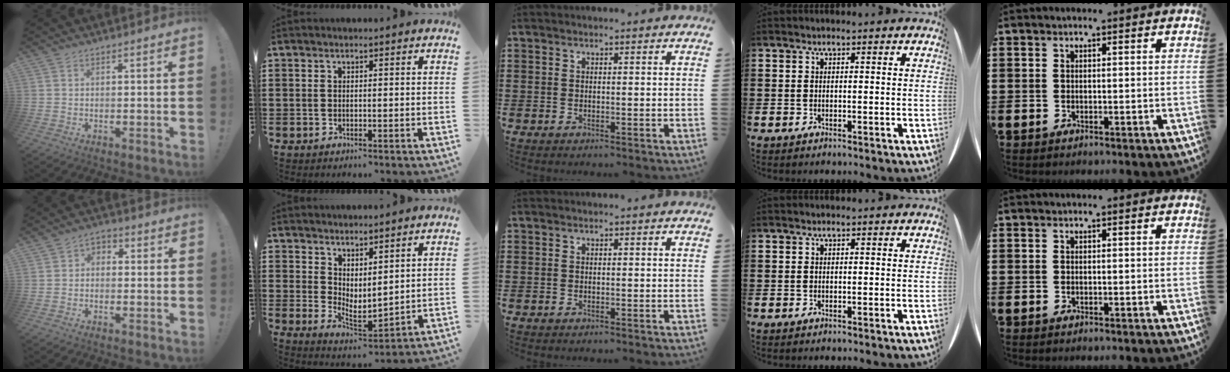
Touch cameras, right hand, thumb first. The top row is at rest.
{"thumb": {"total": 2.9, "force": [-1.8, 1.9, 1.3], "torque": [-0.018, 0.011, -0.034]}, "index": {"total": 3.0, "force": [2.6, 1.0, 1.0], "torque": [-0.033, -0.016, 0.049]}}